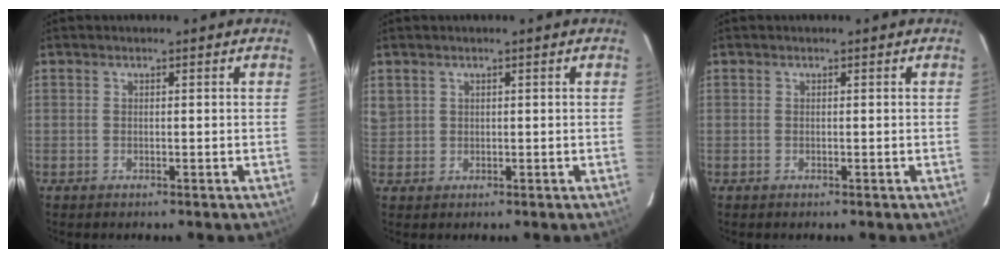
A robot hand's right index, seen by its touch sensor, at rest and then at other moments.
{"total": 2.7, "force": [1.2, 2.4, 0.3], "torque": [0.003, 0.005, 0.028]}
{"total": 0.0}